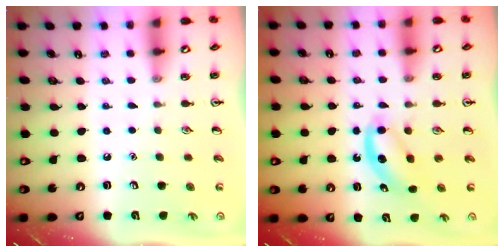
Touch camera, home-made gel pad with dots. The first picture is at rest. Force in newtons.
{"total": 4.1, "press": 4.1, "slide": 0.7}